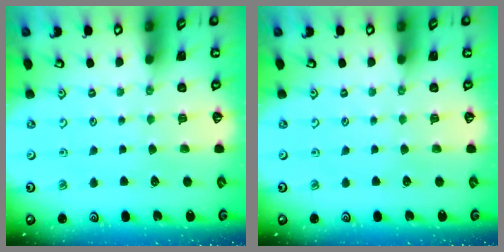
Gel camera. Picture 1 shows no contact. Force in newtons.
{"total": 0.0}